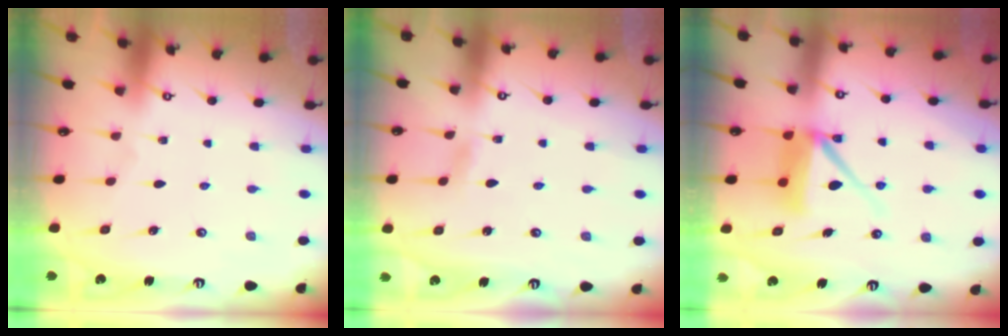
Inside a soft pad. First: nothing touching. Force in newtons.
{"total": 2.4, "press": 2.4, "slide": 0.3}
{"total": 9.6, "press": 9.5, "slide": 0.9}